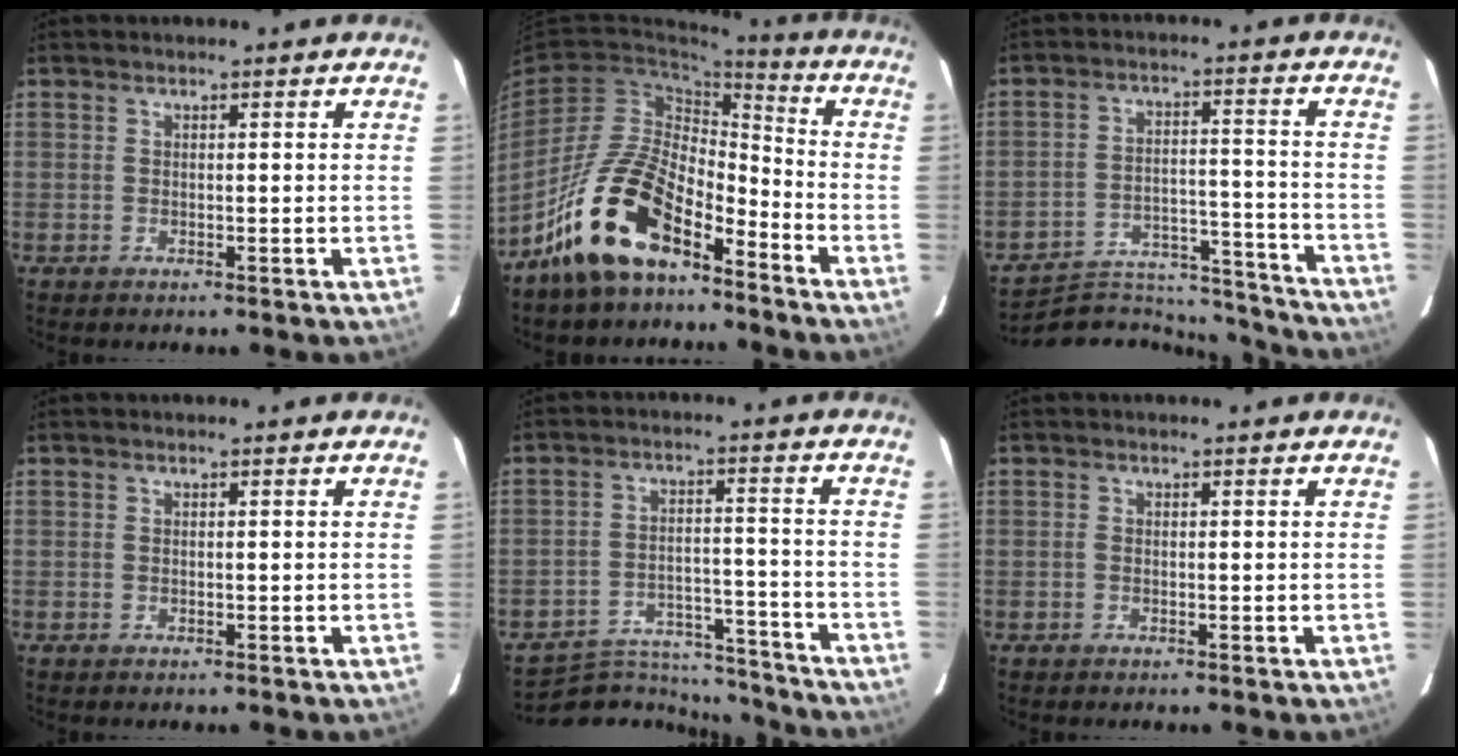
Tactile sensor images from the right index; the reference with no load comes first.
{"total": 15.7, "force": [-10.8, 6.5, 9.4], "torque": [-0.174, 0.021, -0.196]}
{"total": 17.0, "force": [-16.4, 4.1, 2.0], "torque": [-0.043, 0.036, -0.232]}
{"total": 0.0}
{"total": 13.9, "force": [-13.3, 3.5, 2.2], "torque": [-0.054, 0.022, -0.191]}
{"total": 0.0}